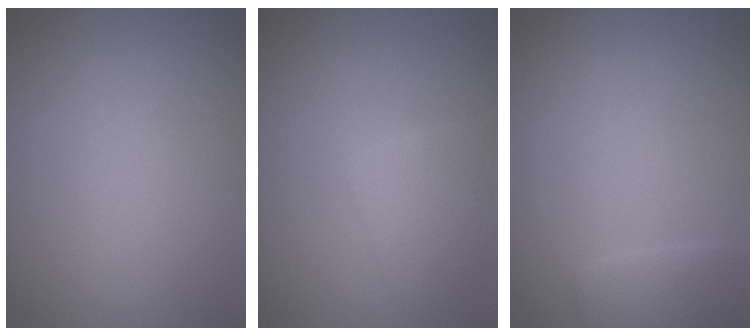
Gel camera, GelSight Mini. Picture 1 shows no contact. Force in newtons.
{"total": 2.6, "press": 2.6, "slide": 0.2}
{"total": 2.1, "press": 2.1, "slide": 0.1}